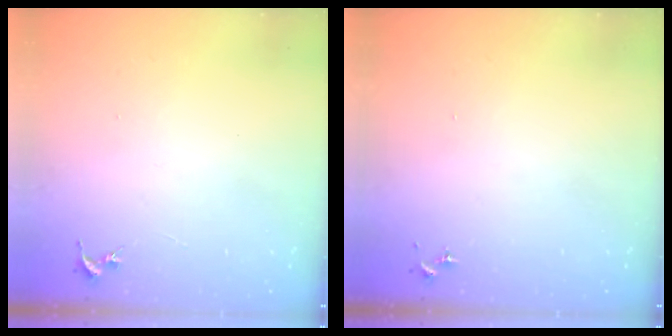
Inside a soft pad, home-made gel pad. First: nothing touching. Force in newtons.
{"total": 0.0}